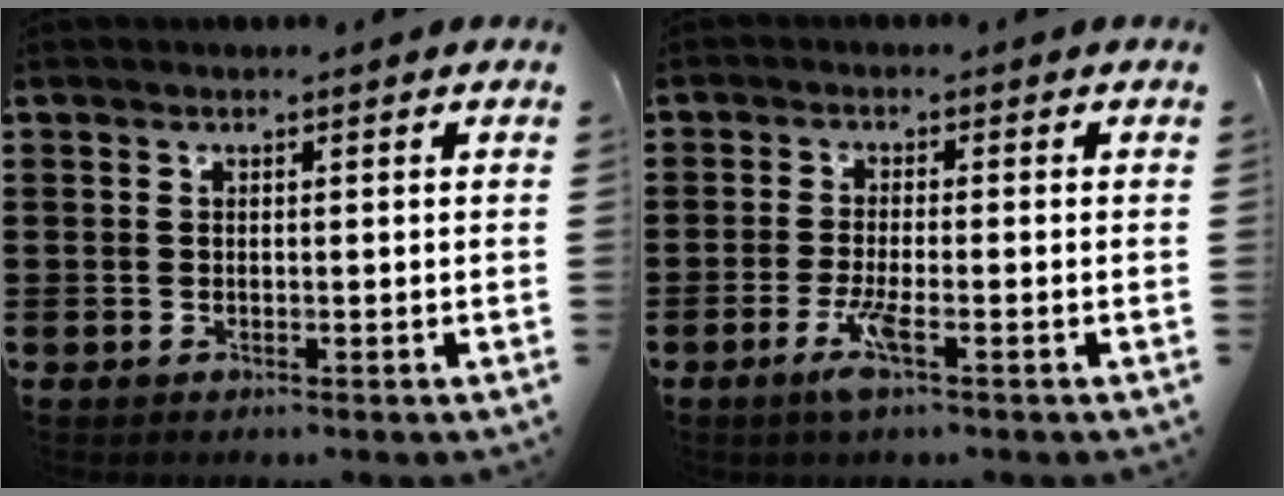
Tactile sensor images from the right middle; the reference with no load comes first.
{"total": 4.4, "force": [-2.0, 0.5, 3.8], "torque": [-0.084, -0.013, -0.040]}